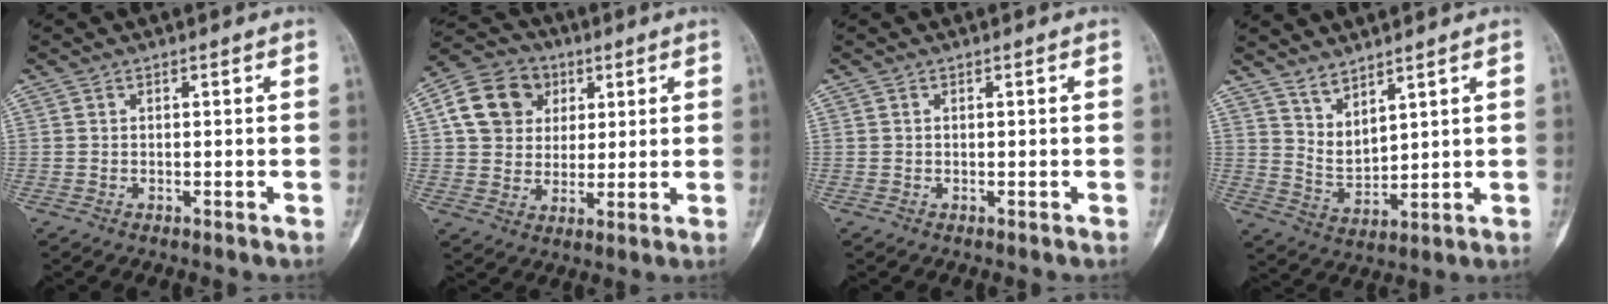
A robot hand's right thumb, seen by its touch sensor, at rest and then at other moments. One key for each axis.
{"total": 12.4, "fx": 3.7, "fy": 10.5, "fz": 5.5, "tx": -0.078, "ty": 0.000, "tz": 0.058}
{"total": 0.0}
{"total": 5.6, "fx": 4.6, "fy": 1.7, "fz": 2.7, "tx": -0.044, "ty": -0.051, "tz": 0.103}